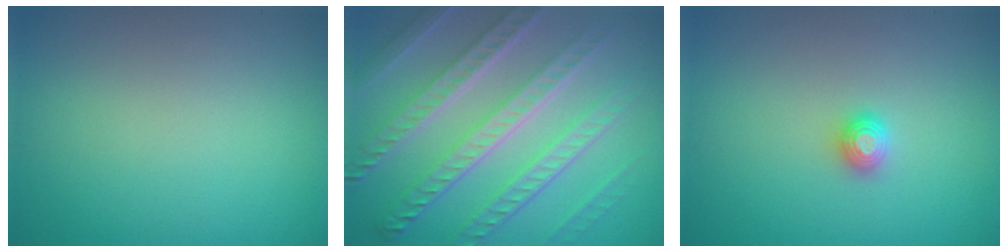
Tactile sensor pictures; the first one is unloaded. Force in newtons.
{"total": 8.9, "press": 6.2, "slide": 6.4}
{"total": 1.2, "press": 1.2, "slide": 0.1}